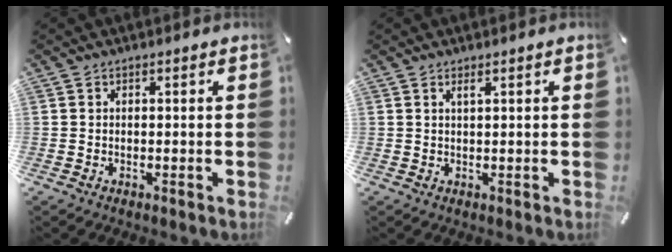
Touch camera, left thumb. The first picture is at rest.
{"total": 1.2, "force": [0.6, 0.0, 1.0], "torque": [-0.021, -0.001, 0.010]}